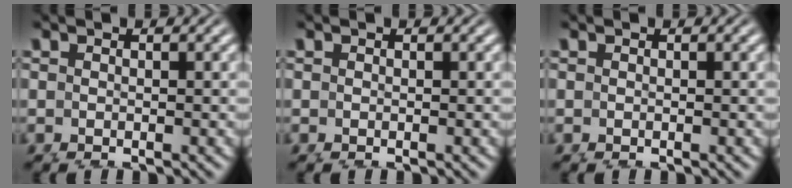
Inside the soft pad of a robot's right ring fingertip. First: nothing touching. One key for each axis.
{"total": 0.0}
{"total": 0.0}